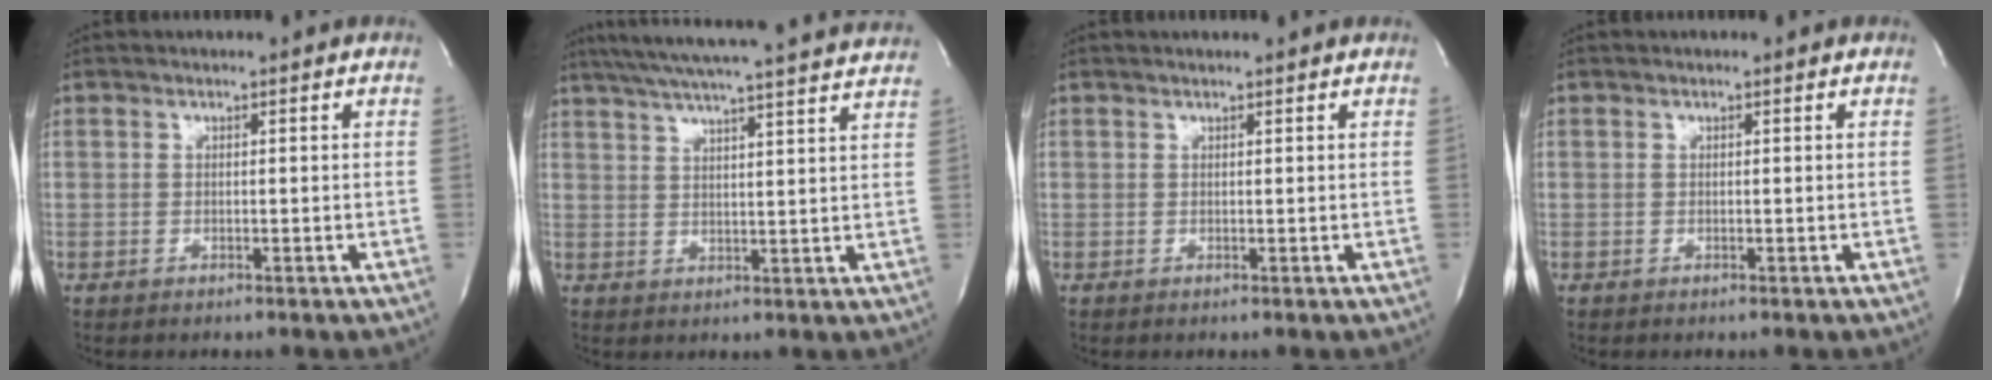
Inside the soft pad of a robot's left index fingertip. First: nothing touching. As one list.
[{"total": 23.3, "force": [21.2, 0.1, 9.8], "torque": [-0.165, 0.004, 0.275]}, {"total": 1.9, "force": [1.7, 0.0, 0.7], "torque": [-0.012, 0.012, 0.022]}, {"total": 0.0}]